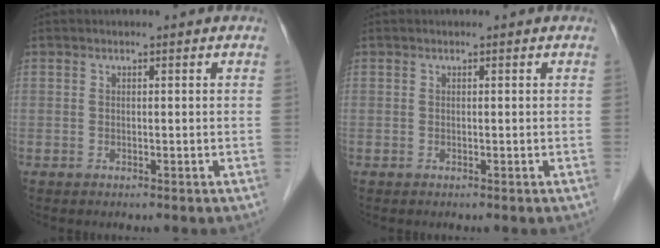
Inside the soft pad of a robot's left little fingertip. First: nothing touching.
{"total": 0.0}